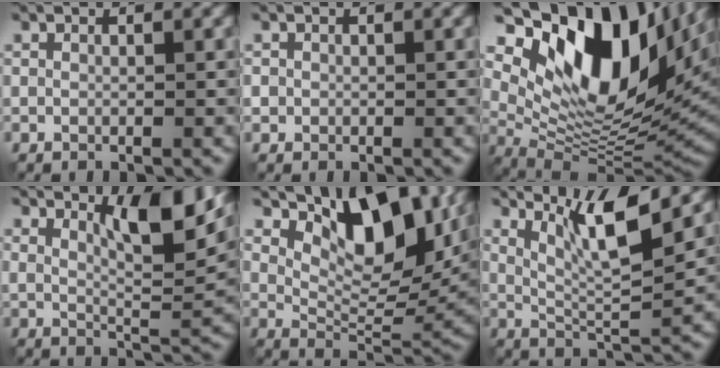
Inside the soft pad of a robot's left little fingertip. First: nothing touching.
{"total": 0.7, "force": [0.0, 0.7, 0.0], "torque": [0.006, -0.004, -0.003]}
{"total": 16.5, "force": [7.0, 8.0, 12.7], "torque": [-0.217, 0.007, 0.126]}
{"total": 5.6, "force": [3.1, 1.3, 4.5], "torque": [-0.074, -0.007, 0.051]}
{"total": 10.0, "force": [5.0, 4.2, 7.6], "torque": [-0.115, -0.006, 0.087]}
{"total": 6.0, "force": [3.2, 0.8, 5.1], "torque": [-0.096, -0.004, 0.063]}